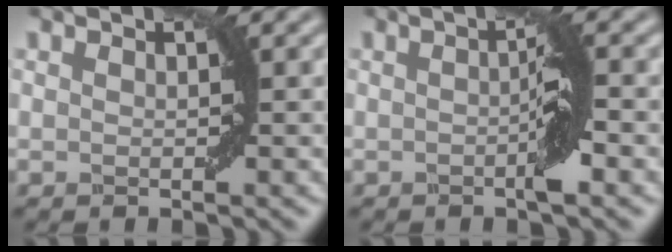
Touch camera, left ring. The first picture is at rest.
{"total": 2.6, "force": [-0.4, 0.0, 2.5], "torque": [-0.039, 0.004, -0.007]}